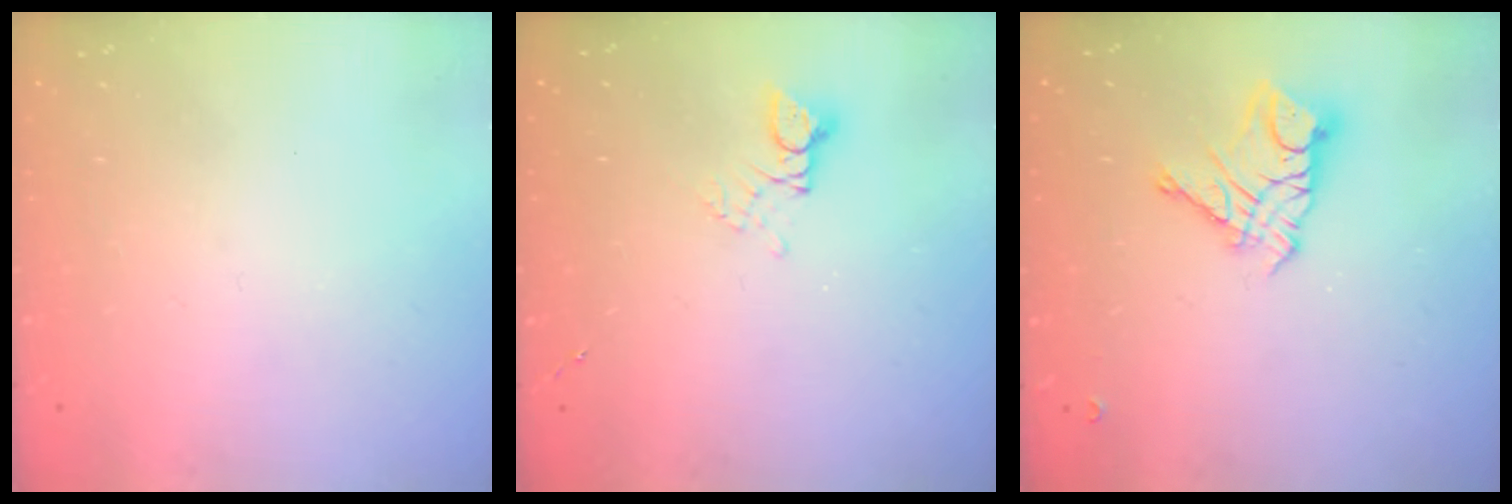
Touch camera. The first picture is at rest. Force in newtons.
{"total": 2.7, "press": 2.7, "slide": 0.2}
{"total": 10.0, "press": 10.0, "slide": 1.0}